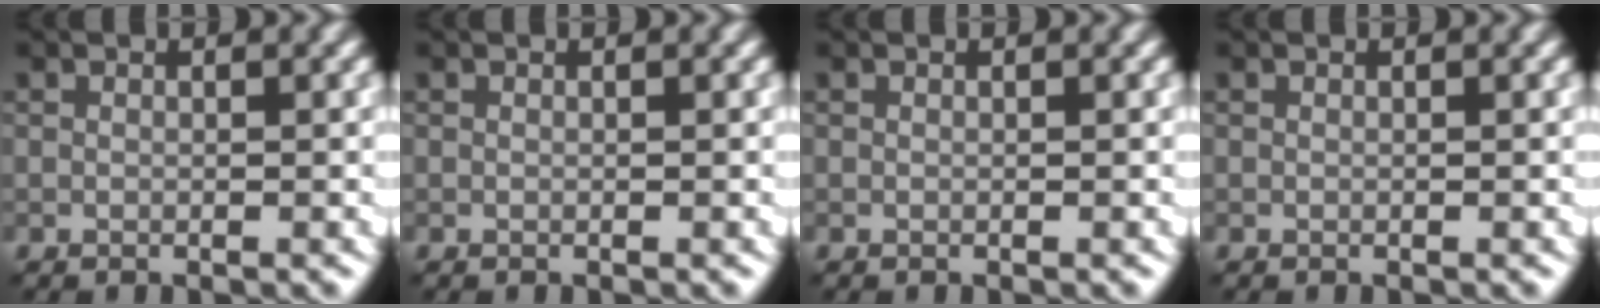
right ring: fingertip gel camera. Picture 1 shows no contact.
{"total": 0.0}
{"total": 0.0}
{"total": 0.0}